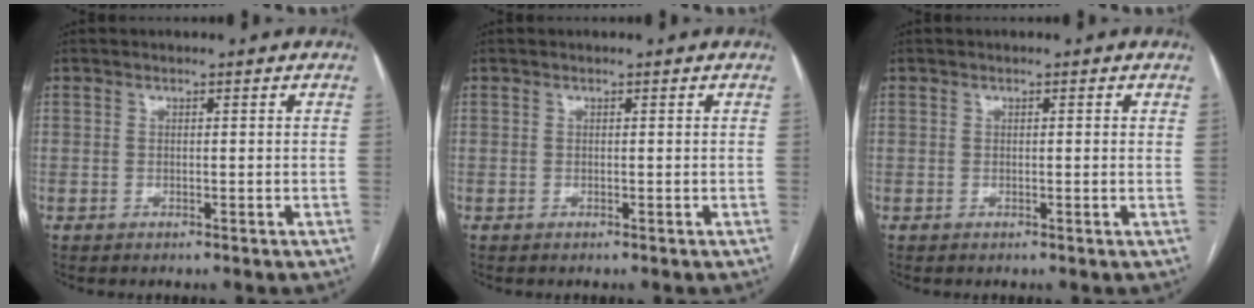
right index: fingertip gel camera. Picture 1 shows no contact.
{"total": 0.0}
{"total": 0.7, "force": [0.3, 0.1, 0.7], "torque": [-0.013, 0.001, 0.001]}